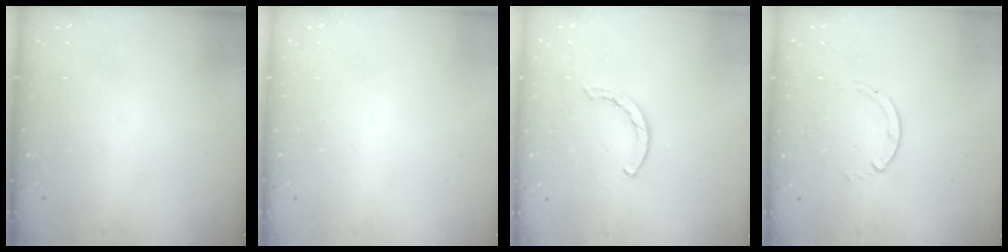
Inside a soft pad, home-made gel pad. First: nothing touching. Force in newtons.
{"total": 0.0}
{"total": 2.0, "press": 2.0, "slide": 0.2}
{"total": 0.6, "press": 0.5, "slide": 0.1}